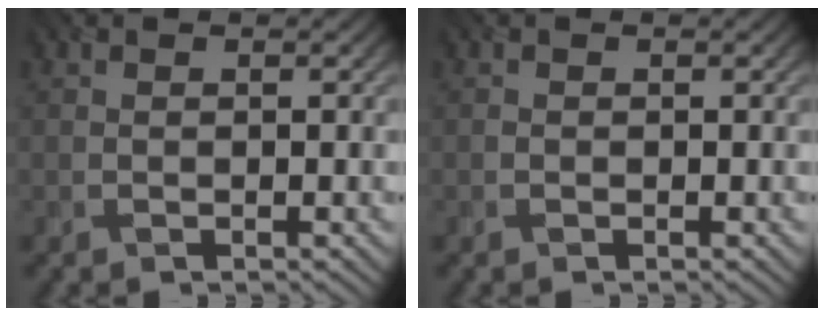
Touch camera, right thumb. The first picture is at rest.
{"total": 0.0}